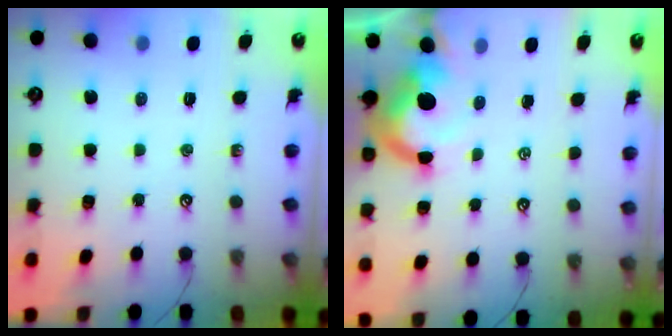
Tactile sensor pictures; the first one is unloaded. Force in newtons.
{"total": 6.7, "press": 6.6, "slide": 1.1}